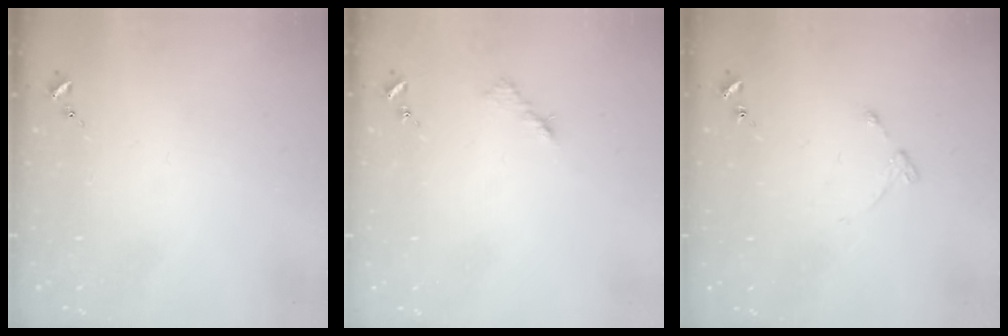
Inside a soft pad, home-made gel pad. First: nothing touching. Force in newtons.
{"total": 3.1, "press": 3.1, "slide": 0.4}
{"total": 4.7, "press": 4.6, "slide": 0.6}